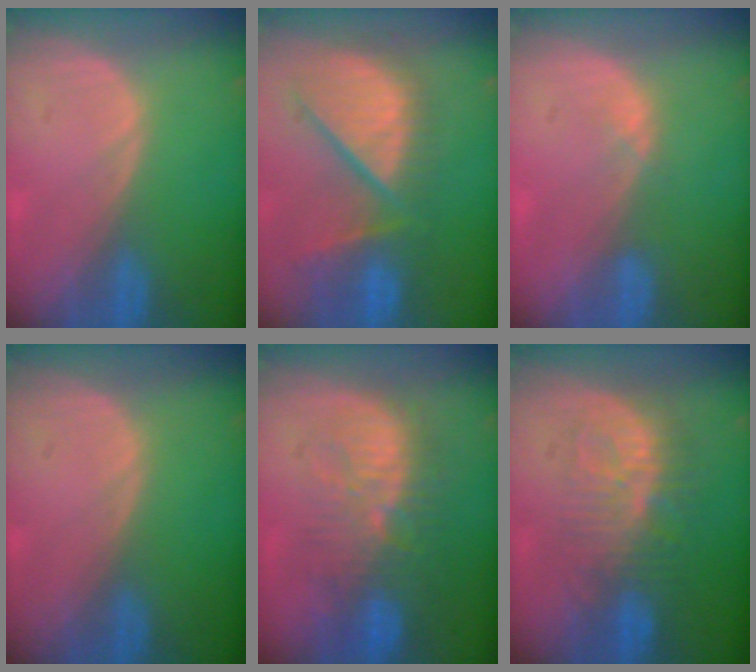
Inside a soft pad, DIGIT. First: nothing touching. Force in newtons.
{"total": 11.4, "press": 10.2, "slide": 5.1}
{"total": 1.3, "press": 1.1, "slide": 0.8}
{"total": 0.0}
{"total": 10.1, "press": 9.5, "slide": 3.4}
{"total": 9.4, "press": 8.8, "slide": 3.3}